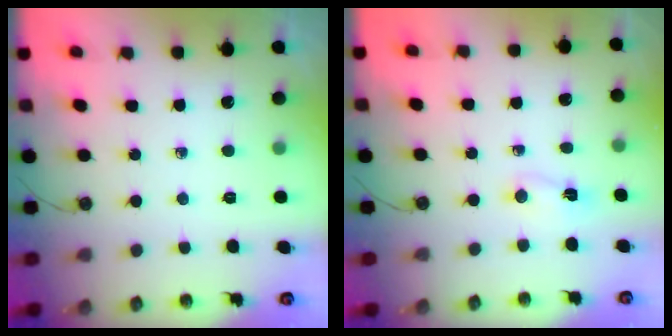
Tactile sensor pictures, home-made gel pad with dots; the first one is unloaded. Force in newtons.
{"total": 2.0, "press": 1.6, "slide": 1.2}